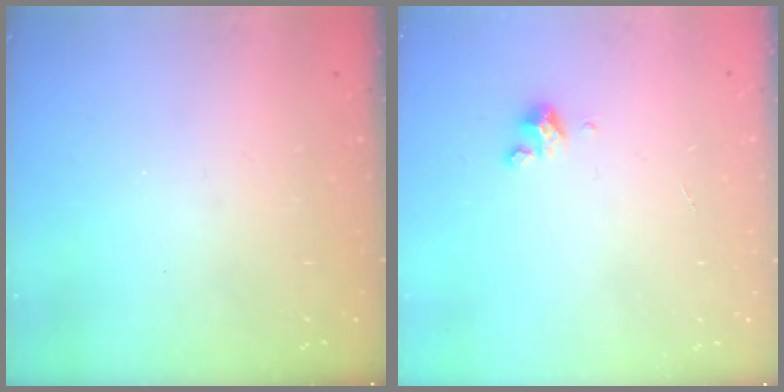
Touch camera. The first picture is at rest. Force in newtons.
{"total": 1.7, "press": 1.7, "slide": 0.3}